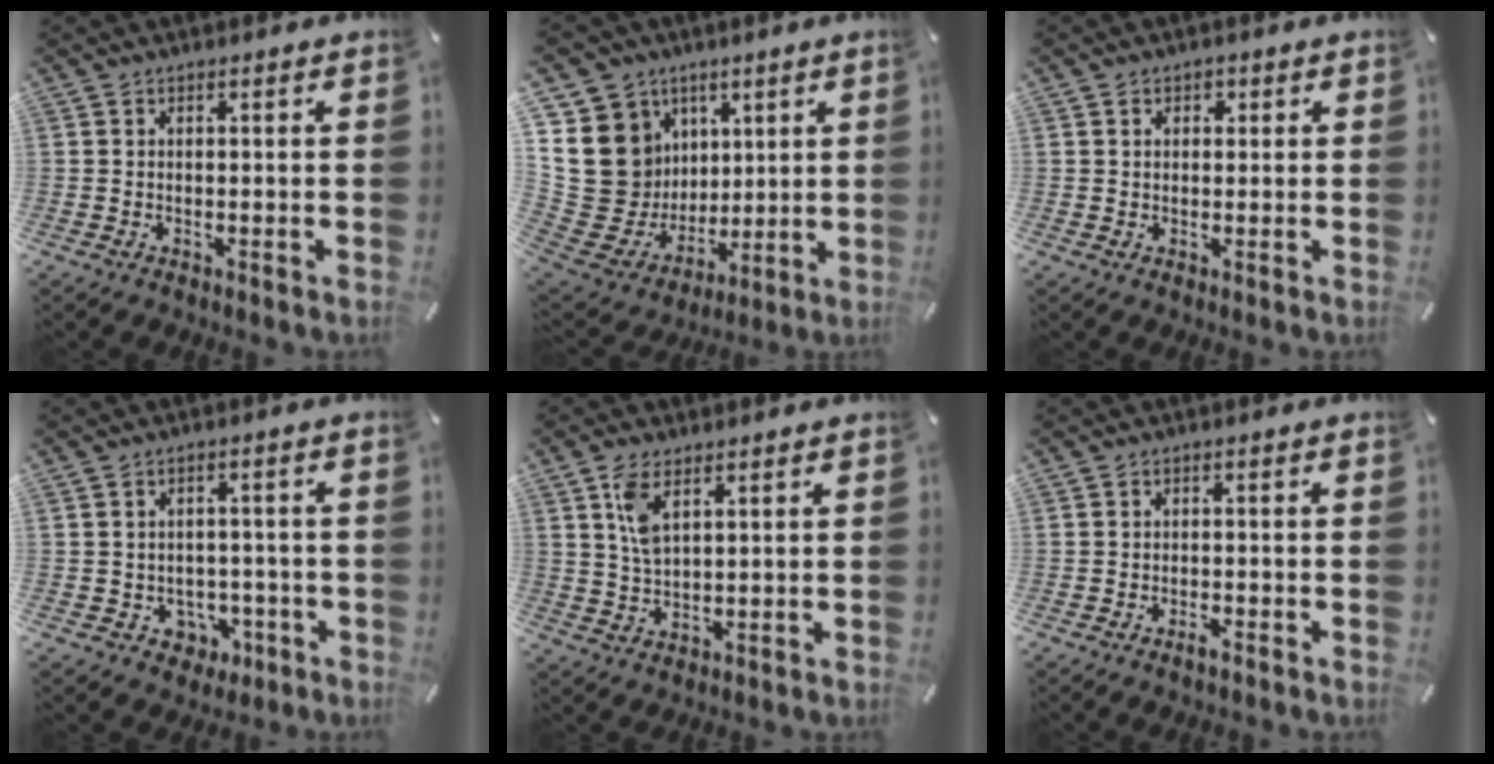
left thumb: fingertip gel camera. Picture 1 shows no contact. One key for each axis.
{"total": 17.8, "fx": 2.9, "fy": 16.8, "fz": 5.4, "tx": -0.084, "ty": -0.031, "tz": 0.087}
{"total": 1.8, "fx": 0.4, "fy": 1.6, "fz": 0.6, "tx": 0.003, "ty": 0.002, "tz": 0.001}
{"total": 4.9, "fx": -0.7, "fy": 4.6, "fz": 1.5, "tx": -0.015, "ty": 0.001, "tz": -0.012}
{"total": 6.0, "fx": 2.9, "fy": 2.7, "fz": 4.4, "tx": -0.104, "ty": 0.001, "tz": 0.051}
{"total": 1.8, "fx": -1.2, "fy": 0.6, "fz": 1.1, "tx": -0.020, "ty": 0.004, "tz": -0.024}